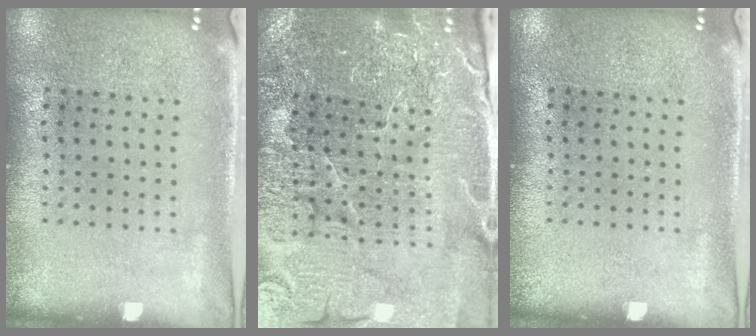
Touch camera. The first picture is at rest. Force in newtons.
{"total": 4.2, "press": 4.1, "slide": 0.8}
{"total": 0.0}